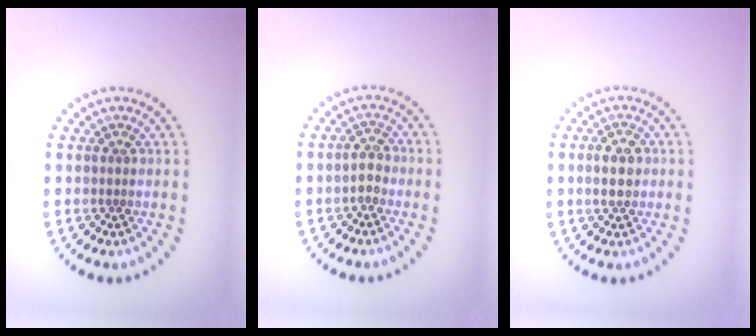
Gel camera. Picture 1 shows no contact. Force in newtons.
{"total": 1.6, "press": 1.5, "slide": 0.5}
{"total": 2.7, "press": 2.7, "slide": 0.1}